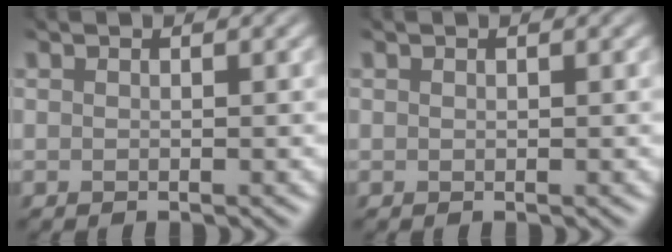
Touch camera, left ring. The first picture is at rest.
{"total": 0.0}